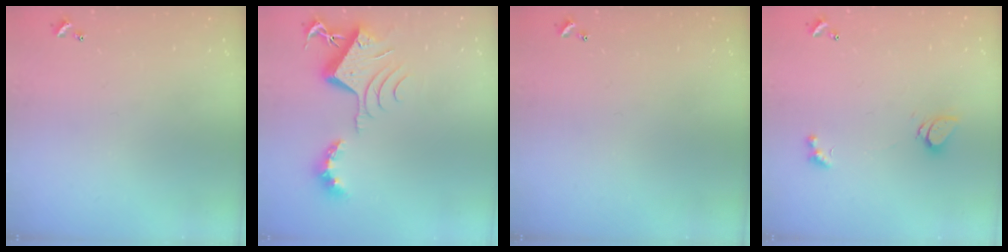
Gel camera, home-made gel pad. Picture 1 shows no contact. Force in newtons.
{"total": 9.4, "press": 9.3, "slide": 1.0}
{"total": 0.0}
{"total": 1.6, "press": 1.6, "slide": 0.2}